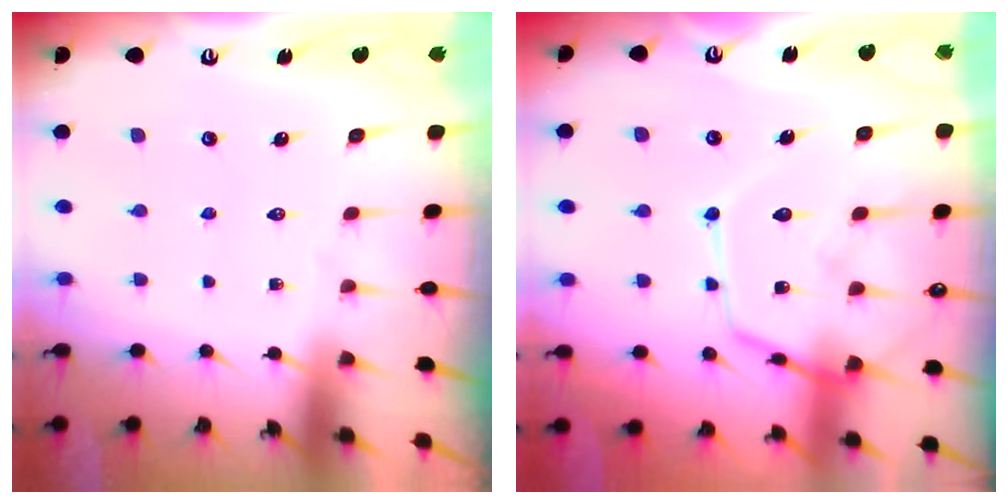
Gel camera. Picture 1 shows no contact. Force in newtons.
{"total": 15.1, "press": 15.1, "slide": 1.4}